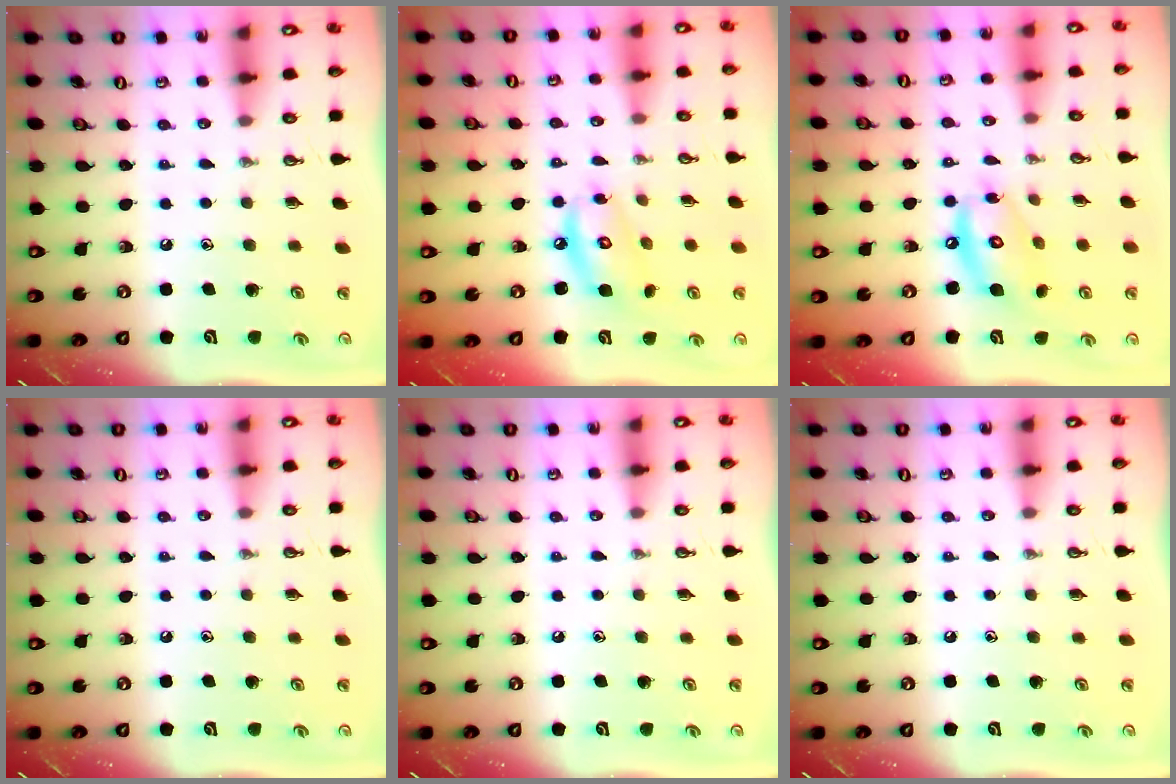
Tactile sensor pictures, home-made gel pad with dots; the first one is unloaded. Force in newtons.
{"total": 9.4, "press": 9.4, "slide": 0.8}
{"total": 12.7, "press": 12.7, "slide": 1.1}
{"total": 0.0}
{"total": 0.0}
{"total": 0.0}